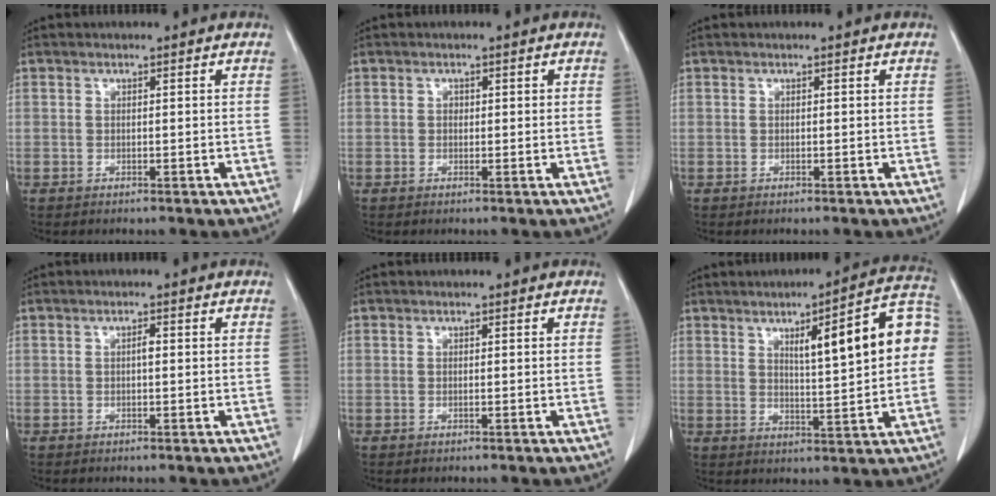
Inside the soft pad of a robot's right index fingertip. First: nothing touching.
{"total": 1.0, "force": [0.2, 0.8, 0.6], "torque": [-0.008, 0.004, 0.001]}
{"total": 0.0}
{"total": 0.9, "force": [0.0, 0.2, 0.8], "torque": [-0.014, 0.002, 0.000]}
{"total": 0.0}
{"total": 13.4, "force": [2.8, 1.8, 13.0], "torque": [-0.174, 0.030, 0.037]}